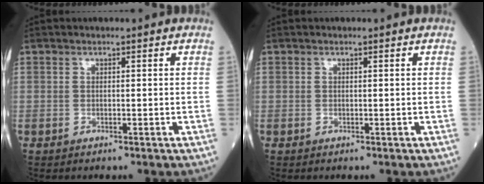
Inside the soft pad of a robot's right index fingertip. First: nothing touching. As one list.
[{"total": 0.0}]